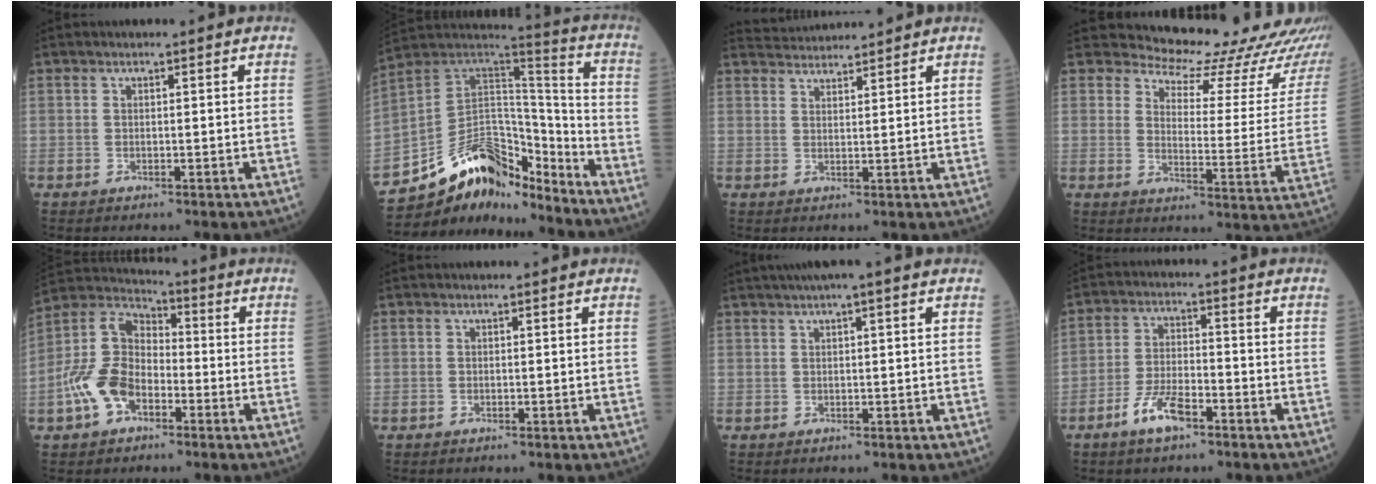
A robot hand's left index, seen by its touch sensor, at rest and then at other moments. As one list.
[{"total": 16.1, "force": [-13.5, 6.2, 6.1], "torque": [-0.103, 0.060, -0.240]}, {"total": 4.6, "force": [4.6, -0.2, 0.1], "torque": [-0.013, 0.030, 0.083]}, {"total": 17.3, "force": [16.9, 2.7, 2.4], "torque": [-0.016, -0.111, 0.170]}, {"total": 10.8, "force": [-4.0, 6.6, 7.6], "torque": [-0.185, 0.016, -0.082]}, {"total": 0.0}, {"total": 4.1, "force": [2.7, -0.3, 3.0], "torque": [-0.049, 0.022, 0.044]}, {"total": 6.3, "force": [-4.1, 2.0, 4.3], "torque": [-0.094, -0.004, -0.080]}]